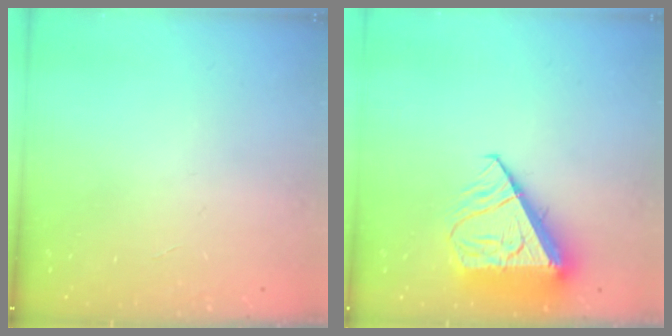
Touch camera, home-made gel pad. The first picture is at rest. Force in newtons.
{"total": 9.5, "press": 9.4, "slide": 1.2}